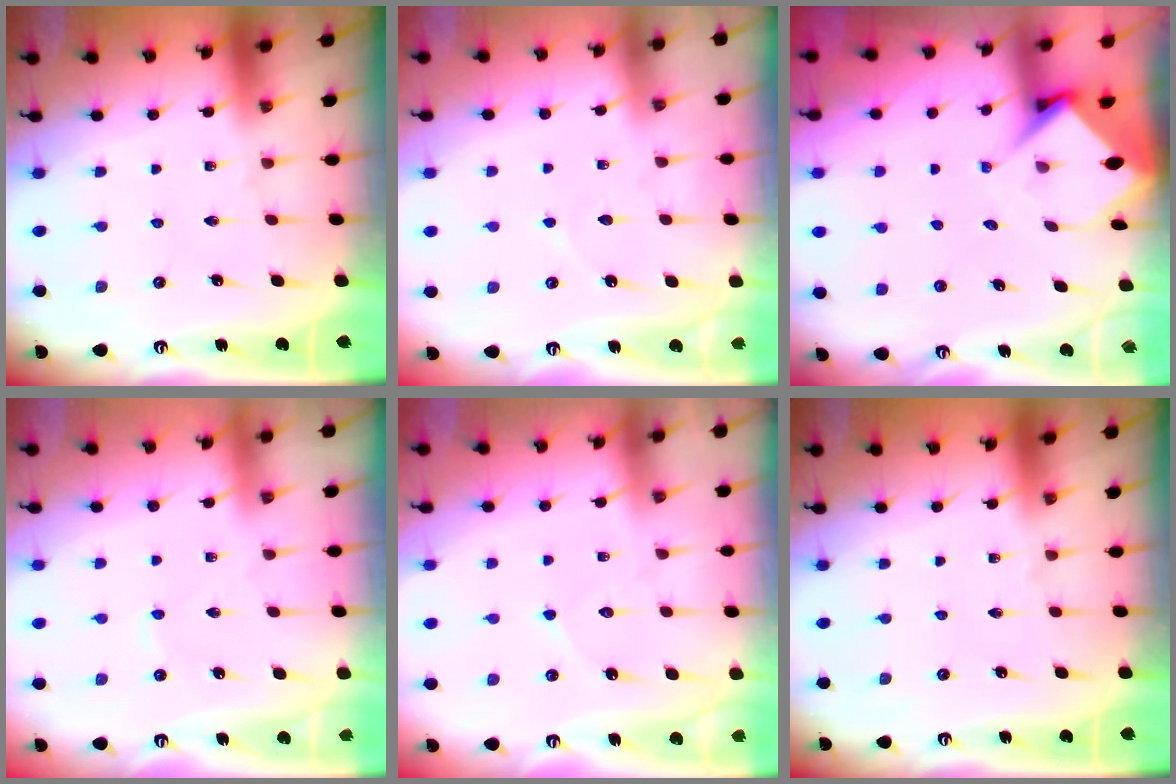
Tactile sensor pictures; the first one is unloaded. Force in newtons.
{"total": 2.9, "press": 2.9, "slide": 0.3}
{"total": 5.8, "press": 5.7, "slide": 0.4}
{"total": 1.5, "press": 1.4, "slide": 0.2}
{"total": 5.7, "press": 5.7, "slide": 0.1}
{"total": 0.0}